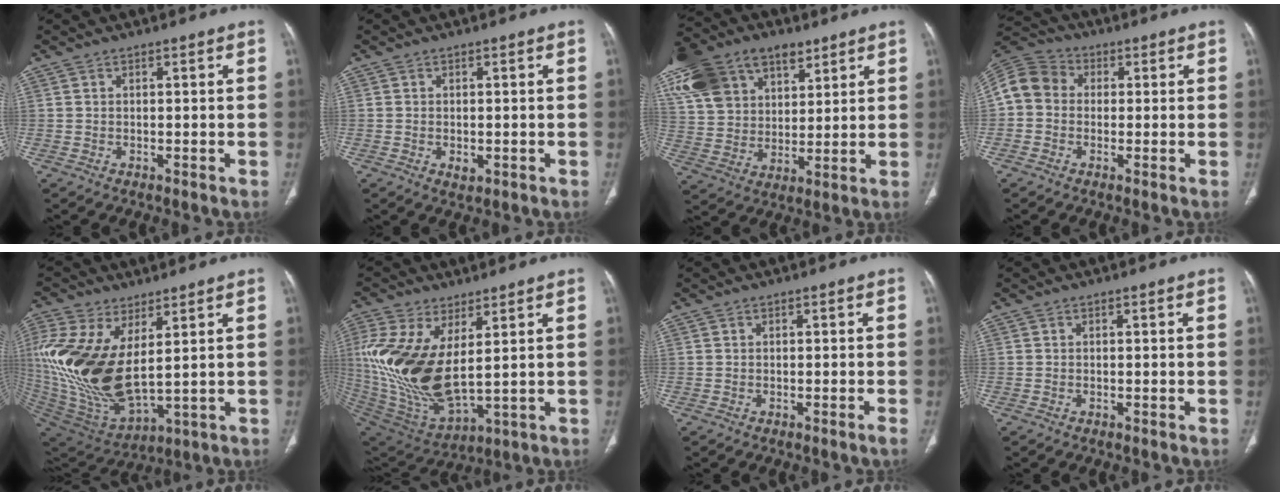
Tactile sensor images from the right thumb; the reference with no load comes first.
{"total": 1.9, "force": [-0.5, 1.2, 1.4], "torque": [-0.018, -0.002, -0.004]}
{"total": 22.1, "force": [11.7, 14.6, 11.9], "torque": [-0.233, 0.016, 0.214]}
{"total": 9.3, "force": [0.2, 8.0, 4.7], "torque": [-0.086, 0.031, -0.009]}
{"total": 22.7, "force": [4.5, 11.4, 19.1], "torque": [-0.426, -0.036, 0.102]}
{"total": 19.9, "force": [3.6, 9.5, 17.1], "torque": [-0.369, -0.029, 0.088]}
{"total": 0.7, "force": [-0.4, -0.2, 0.5], "torque": [-0.010, -0.001, -0.006]}
{"total": 0.0}